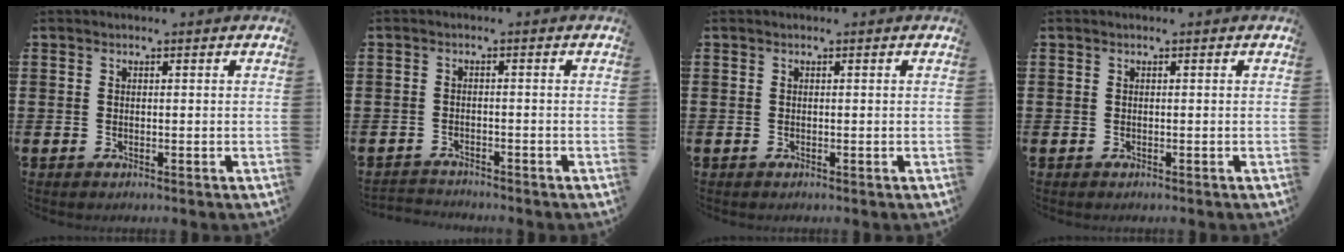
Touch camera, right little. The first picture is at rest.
{"total": 1.5, "force": [-1.5, 0.0, -0.2], "torque": [-0.001, 0.003, -0.033]}
{"total": 0.0}
{"total": 0.0}